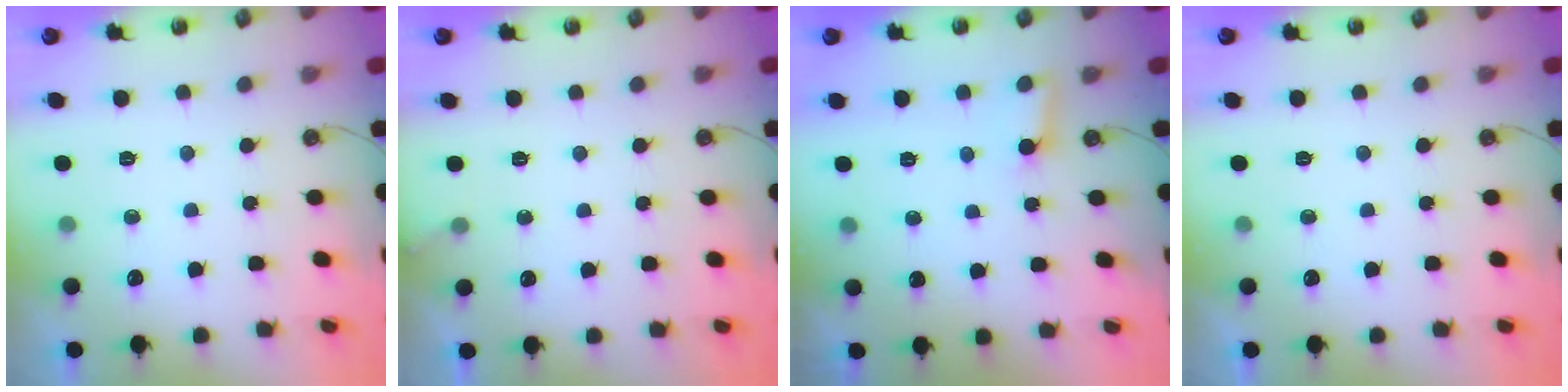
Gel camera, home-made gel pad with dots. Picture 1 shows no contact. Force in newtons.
{"total": 2.8, "press": 2.8, "slide": 0.2}
{"total": 3.2, "press": 3.2, "slide": 0.3}
{"total": 0.0}